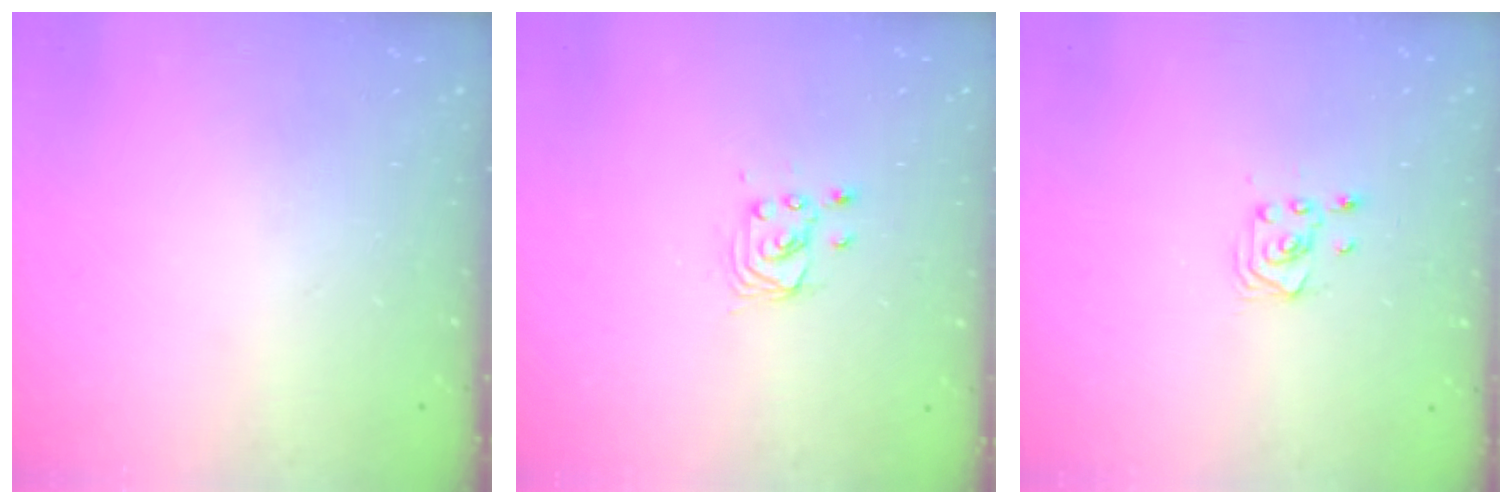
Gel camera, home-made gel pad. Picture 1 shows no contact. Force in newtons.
{"total": 2.8, "press": 2.8, "slide": 0.2}
{"total": 2.2, "press": 2.2, "slide": 0.3}